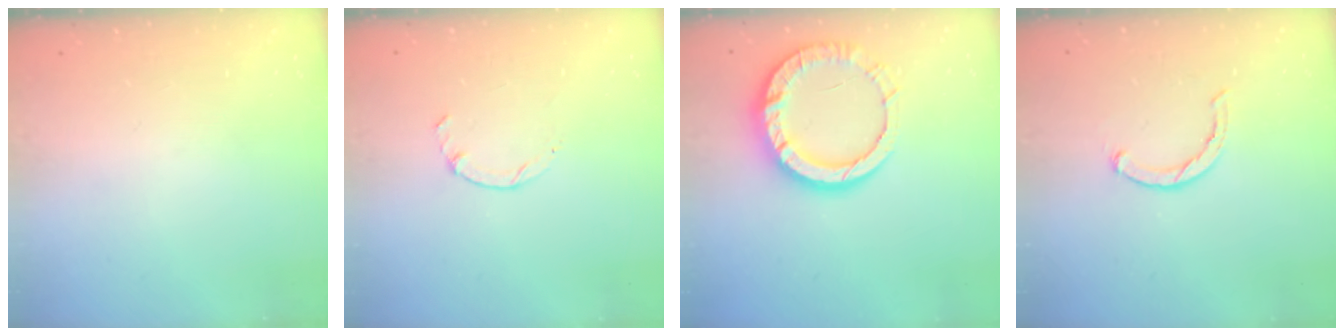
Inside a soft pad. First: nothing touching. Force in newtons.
{"total": 1.3, "press": 1.2, "slide": 0.4}
{"total": 14.5, "press": 14.3, "slide": 2.2}
{"total": 2.3, "press": 2.2, "slide": 0.5}